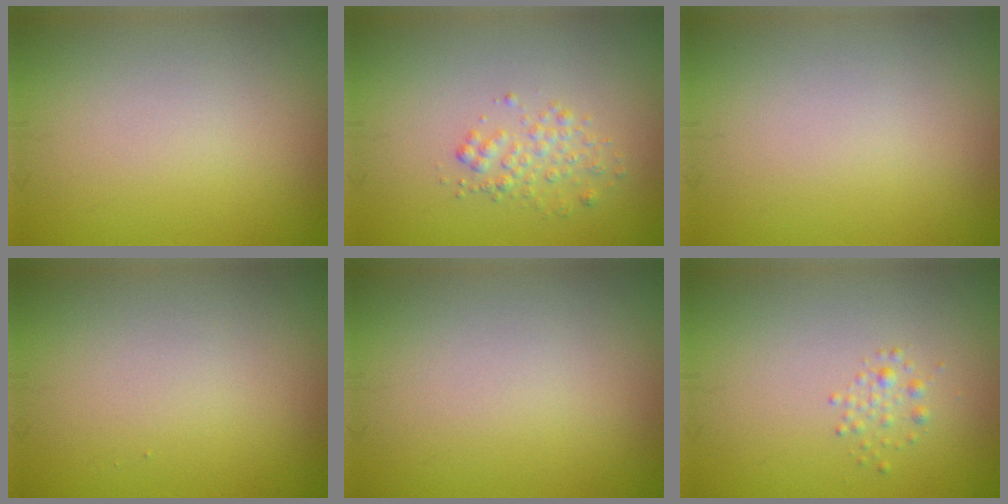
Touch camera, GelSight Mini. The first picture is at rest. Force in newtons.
{"total": 1.6, "press": 1.6, "slide": 0.1}
{"total": 0.0}
{"total": 0.0}
{"total": 0.0}
{"total": 1.0, "press": 1.0, "slide": 0.0}